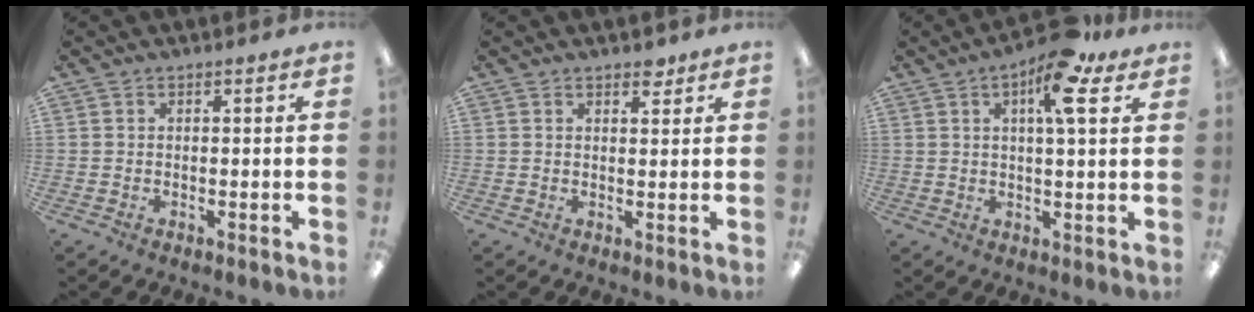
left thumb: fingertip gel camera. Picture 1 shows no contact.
{"total": 2.8, "force": [2.2, 1.3, 0.9], "torque": [0.003, -0.011, 0.036]}
{"total": 11.6, "force": [6.3, 3.5, 9.1], "torque": [-0.133, -0.023, 0.098]}